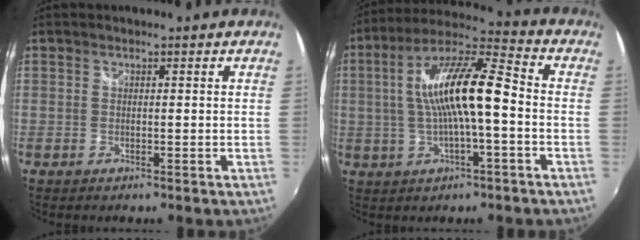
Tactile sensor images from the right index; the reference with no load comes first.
{"total": 14.5, "force": [-0.6, 3.0, 14.2], "torque": [-0.260, 0.021, -0.010]}